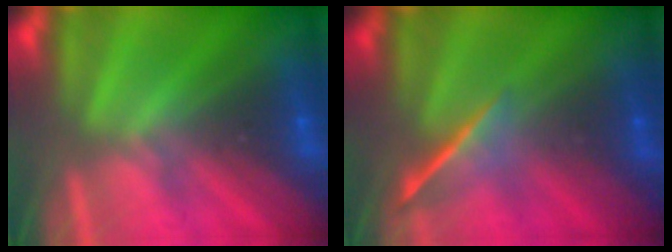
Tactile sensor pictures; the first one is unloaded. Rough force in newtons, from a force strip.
{"total": 1.6}